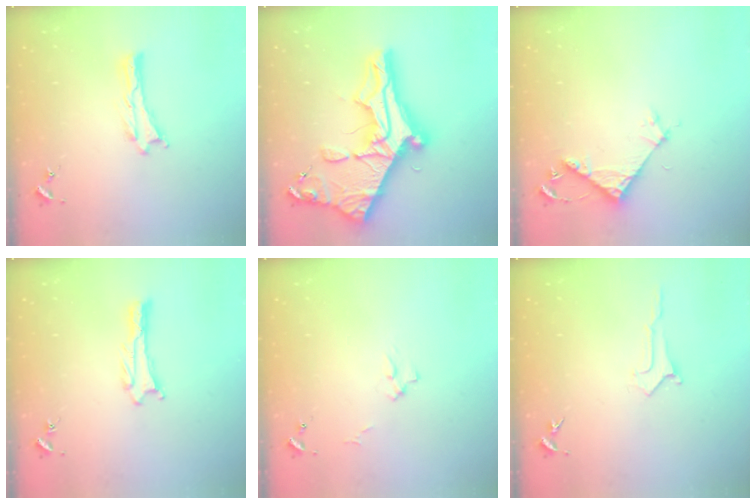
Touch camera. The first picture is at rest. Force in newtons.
{"total": 14.3, "press": 14.2, "slide": 1.4}
{"total": 5.4, "press": 5.4, "slide": 0.4}
{"total": 0.6, "press": 0.6, "slide": 0.1}
{"total": 2.7, "press": 2.7, "slide": 0.3}
{"total": 0.0}